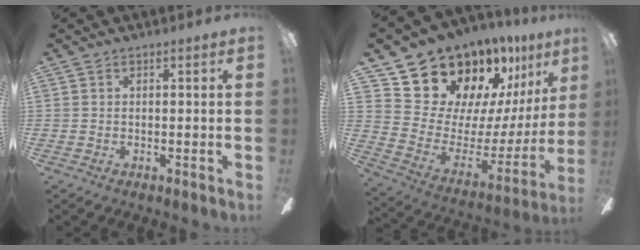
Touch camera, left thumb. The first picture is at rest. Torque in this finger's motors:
{"motor_torque": [2.21, 2.27, 1.38, -1.39, 0.36]}